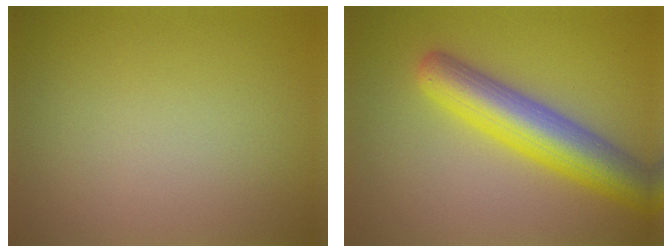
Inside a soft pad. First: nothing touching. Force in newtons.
{"total": 7.4, "press": 7.4, "slide": 0.2}